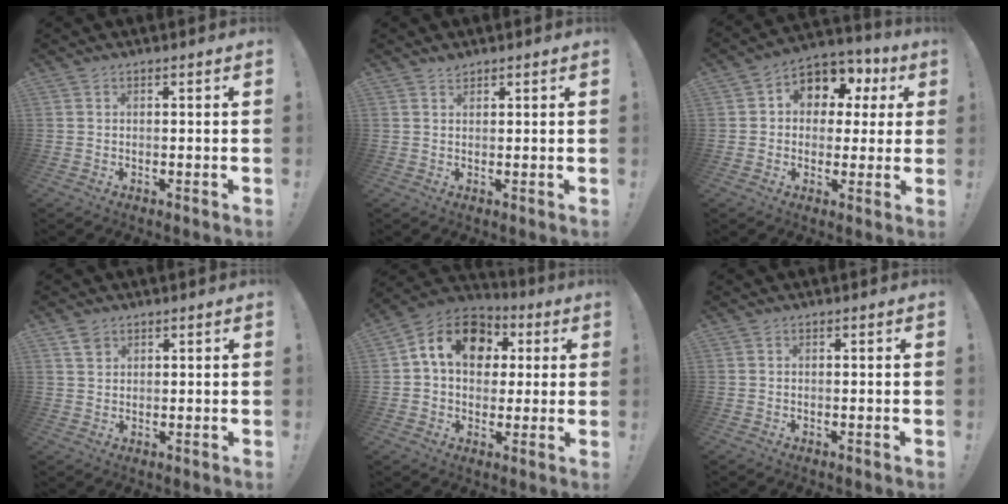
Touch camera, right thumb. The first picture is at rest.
{"total": 1.6, "force": [1.5, 0.5, 0.3], "torque": [0.006, -0.009, 0.026]}
{"total": 8.4, "force": [3.1, 6.9, 3.7], "torque": [-0.048, -0.027, 0.059]}
{"total": 2.8, "force": [1.9, 2.0, 0.7], "torque": [-0.001, -0.012, 0.033]}
{"total": 15.4, "force": [4.6, 11.5, 9.1], "torque": [-0.135, 0.002, 0.087]}
{"total": 0.0}